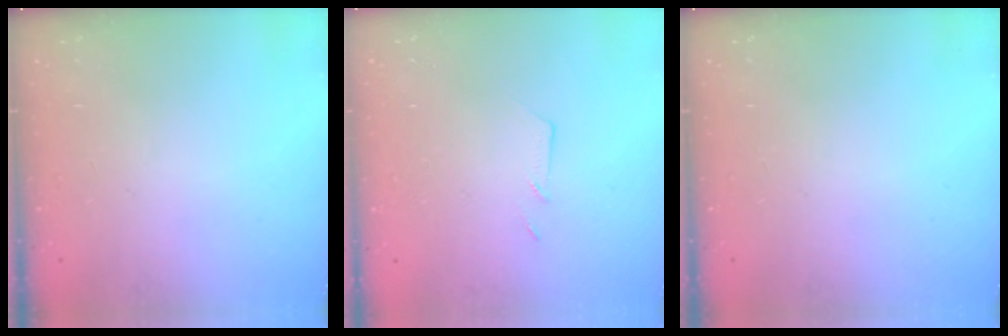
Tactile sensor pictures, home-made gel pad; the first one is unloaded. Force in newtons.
{"total": 3.3, "press": 3.3, "slide": 0.5}
{"total": 0.0}